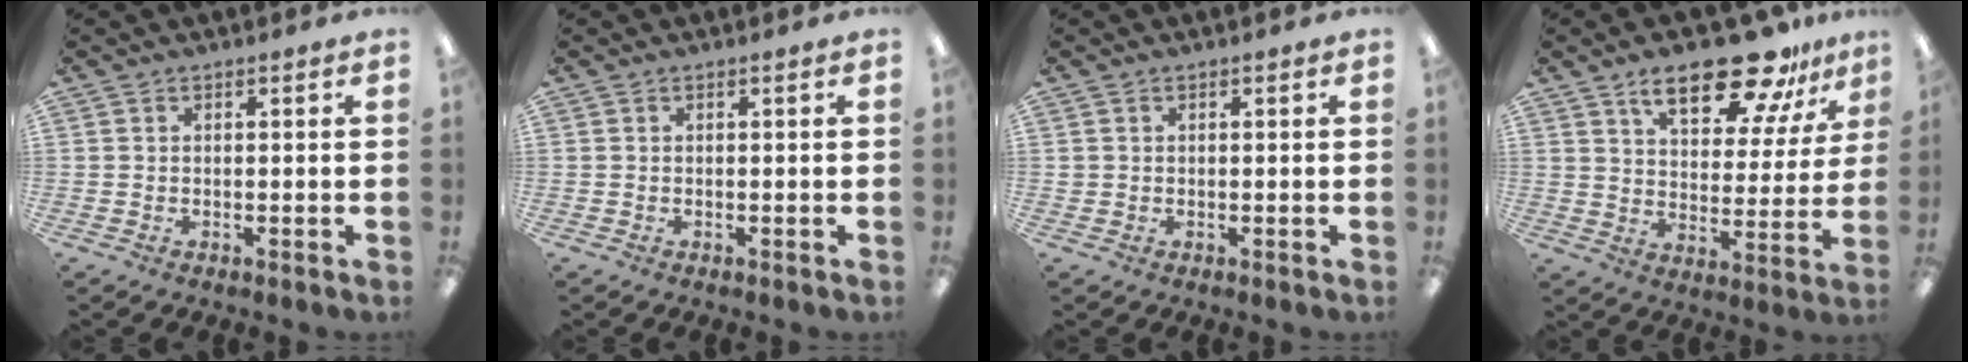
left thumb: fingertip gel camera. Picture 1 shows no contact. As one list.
[{"total": 0.0}, {"total": 0.9, "force": [0.2, 0.8, 0.1], "torque": [-0.001, 0.005, 0.002]}, {"total": 20.6, "force": [14.2, 8.3, 12.4], "torque": [-0.191, -0.074, 0.236]}]